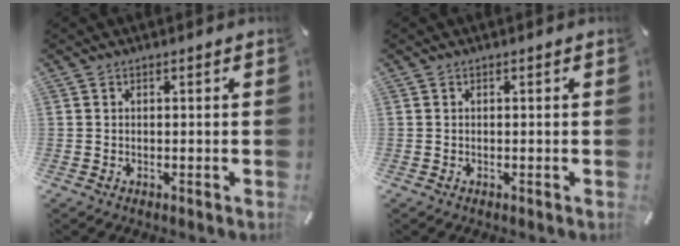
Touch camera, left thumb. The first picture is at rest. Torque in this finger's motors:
{"motor_torque": [-0.01, 0.00, -0.01, -0.01, 0.00]}